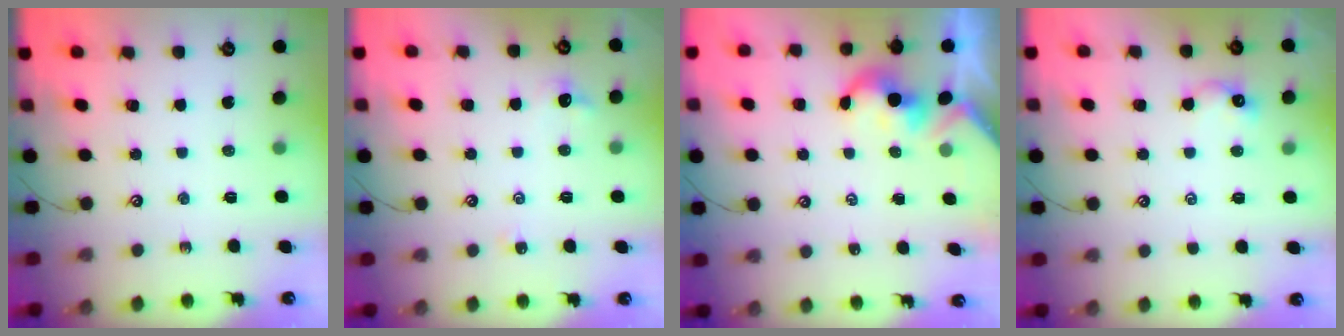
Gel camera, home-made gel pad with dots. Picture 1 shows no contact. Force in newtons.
{"total": 1.6, "press": 1.5, "slide": 0.5}
{"total": 1.9, "press": 1.9, "slide": 0.2}
{"total": 2.9, "press": 2.8, "slide": 0.7}